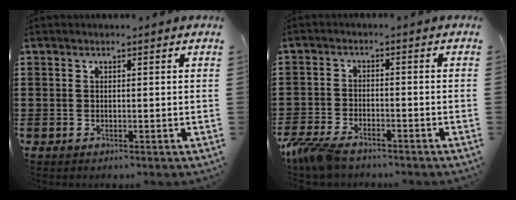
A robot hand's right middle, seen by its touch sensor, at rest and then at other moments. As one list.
[{"total": 5.2, "force": [-4.2, 1.3, 2.7], "torque": [-0.081, -0.011, -0.088]}]